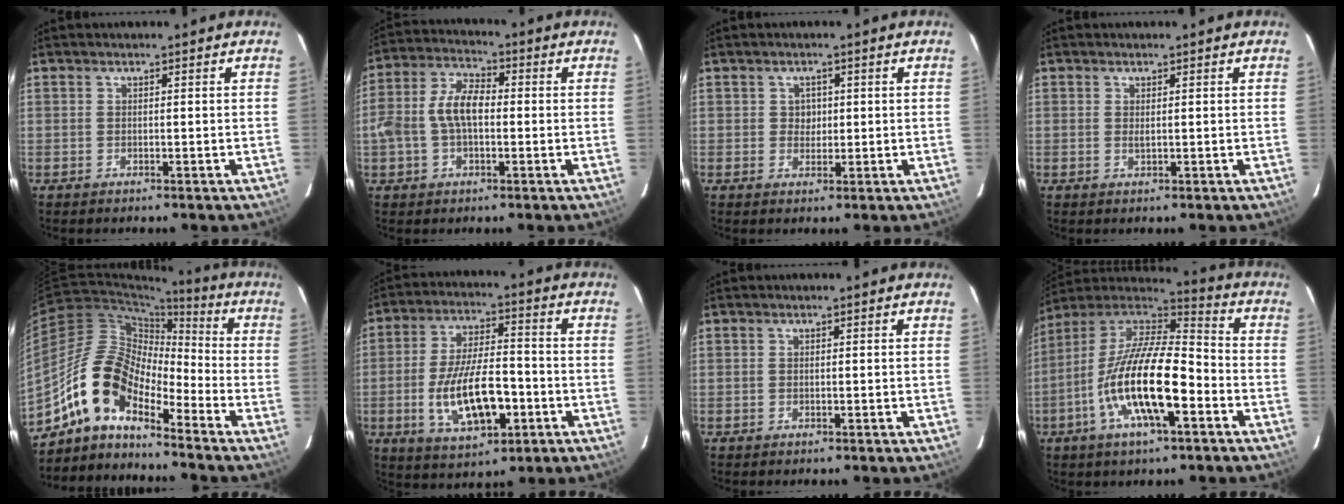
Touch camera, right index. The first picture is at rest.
{"total": 9.3, "force": [-0.9, 5.3, 7.6], "torque": [-0.157, 0.019, -0.017]}
{"total": 2.2, "force": [0.3, 2.1, 0.4], "torque": [-0.003, 0.007, 0.005]}
{"total": 0.8, "force": [0.2, 0.3, 0.7], "torque": [-0.013, 0.001, 0.004]}
{"total": 12.5, "force": [-8.9, 5.0, 7.2], "torque": [-0.123, 0.018, -0.184]}
{"total": 14.6, "force": [-4.2, 6.1, 12.6], "torque": [-0.247, -0.007, -0.059]}
{"total": 0.0}
{"total": 19.7, "force": [-7.0, 6.1, 17.4], "torque": [-0.332, -0.020, -0.139]}